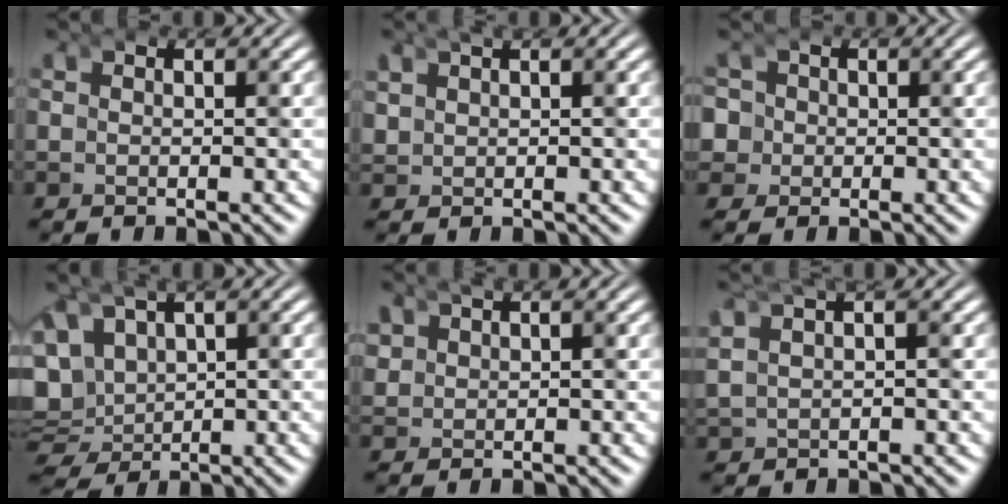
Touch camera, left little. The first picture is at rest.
{"total": 2.9, "force": [1.0, 2.3, 1.4], "torque": [-0.026, 0.004, 0.012]}
{"total": 4.4, "force": [-1.5, 4.1, 0.6], "torque": [-0.065, -0.031, -0.028]}
{"total": 8.8, "force": [0.0, 7.5, 4.5], "torque": [-0.098, -0.026, 0.000]}
{"total": 1.8, "force": [0.8, 1.6, 0.5], "torque": [-0.015, -0.002, 0.015]}
{"total": 3.9, "force": [0.6, 2.9, 2.5], "torque": [-0.054, 0.007, 0.009]}